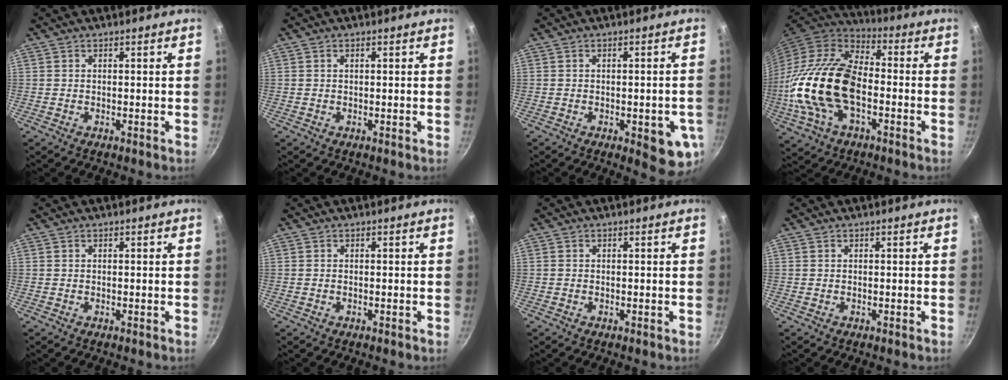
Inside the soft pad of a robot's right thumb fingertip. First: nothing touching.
{"total": 0.6, "force": [0.2, 0.3, 0.5], "torque": [-0.008, 0.003, 0.004]}
{"total": 8.6, "force": [-2.6, 3.2, 7.6], "torque": [-0.066, 0.001, -0.028]}
{"total": 23.1, "force": [-3.8, 12.9, 18.8], "torque": [-0.362, 0.026, -0.080]}
{"total": 0.0}
{"total": 0.0}
{"total": 0.0}
{"total": 0.0}